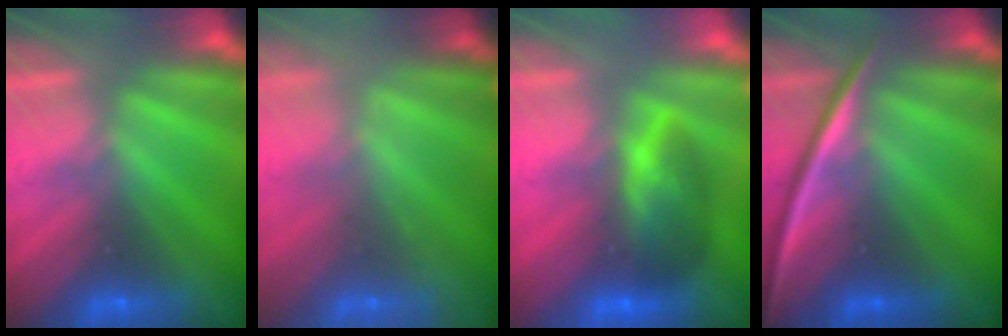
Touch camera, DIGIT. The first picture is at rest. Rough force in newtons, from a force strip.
{"total": 7.0}
{"total": 5.9}
{"total": 2.2}